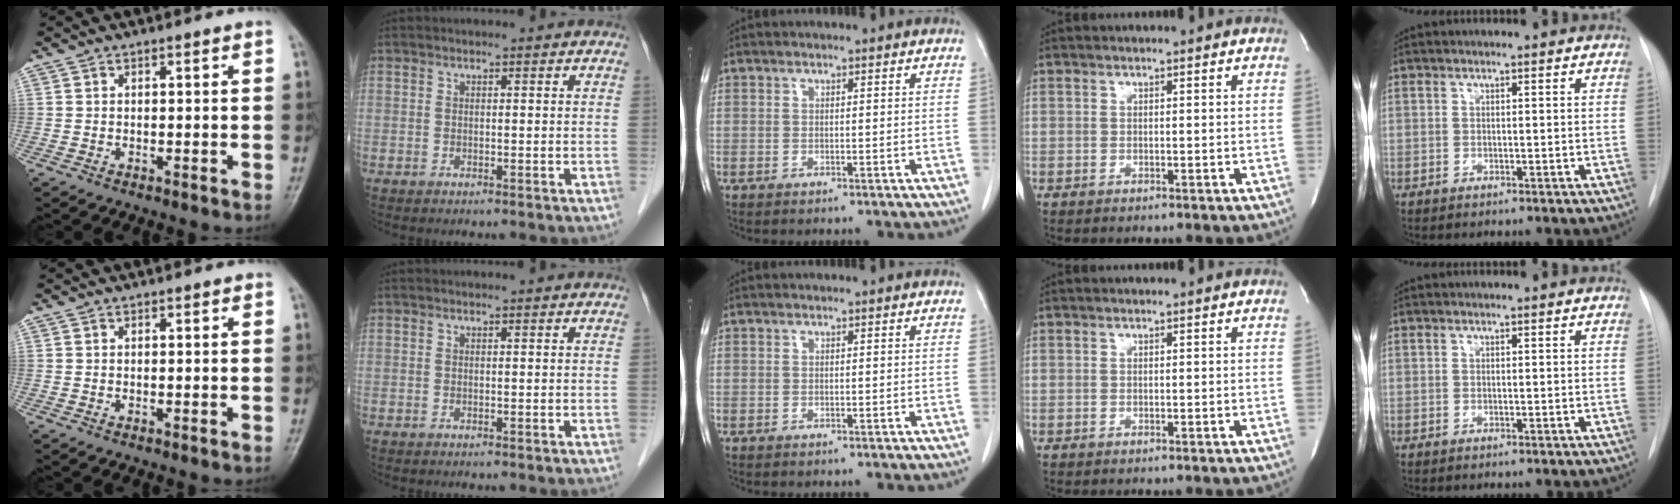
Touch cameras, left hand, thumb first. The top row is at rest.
{}